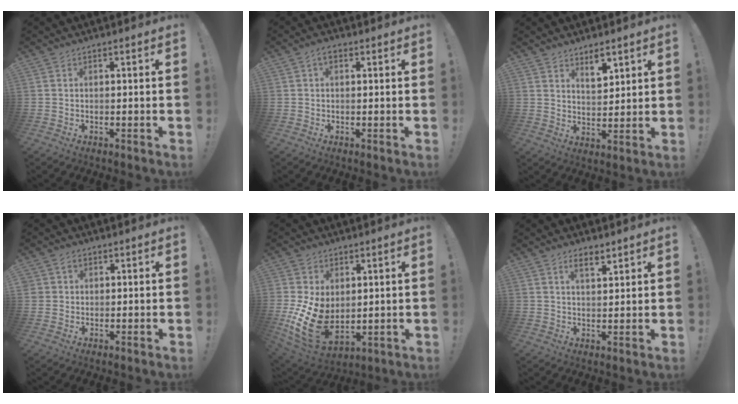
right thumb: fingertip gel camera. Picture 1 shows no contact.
{"total": 2.7, "force": [1.0, 1.5, 2.0], "torque": [-0.036, 0.004, 0.017]}
{"total": 6.6, "force": [5.0, 3.2, 3.0], "torque": [-0.033, -0.038, 0.088]}
{"total": 2.6, "force": [1.2, 2.2, 0.5], "torque": [-0.011, -0.002, 0.024]}
{"total": 16.3, "force": [-1.4, 11.6, 11.3], "torque": [-0.208, -0.004, -0.013]}
{"total": 4.7, "force": [3.2, 1.9, 2.9], "torque": [-0.036, -0.019, 0.052]}